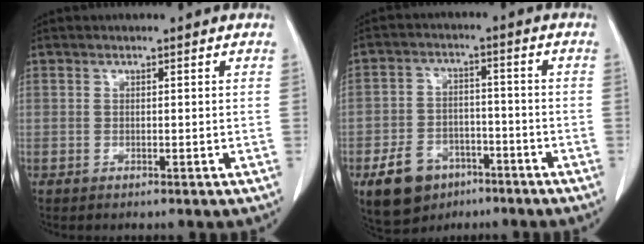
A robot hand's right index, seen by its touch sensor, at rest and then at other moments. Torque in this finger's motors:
{"motor_torque": [-0.06, -0.07, -0.18, -0.10]}